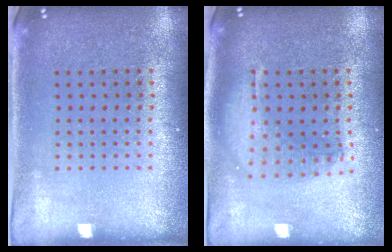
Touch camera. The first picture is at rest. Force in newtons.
{"total": 1.6, "press": 1.4, "slide": 0.7}